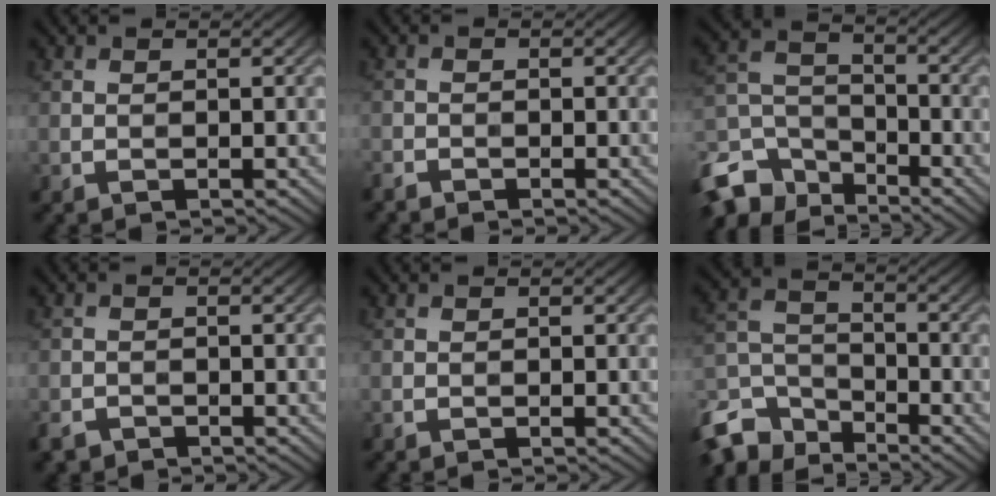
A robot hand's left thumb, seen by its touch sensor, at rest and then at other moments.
{"total": 1.5, "force": [-1.4, 0.5, 0.2], "torque": [-0.007, -0.005, -0.033]}
{"total": 10.6, "force": [-7.6, 5.8, 4.8], "torque": [-0.121, -0.014, -0.164]}
{"total": 1.9, "force": [-1.5, 1.0, 0.5], "torque": [-0.012, -0.006, -0.035]}
{"total": 0.0}
{"total": 9.6, "force": [-7.1, 4.9, 4.2], "torque": [-0.103, -0.013, -0.160]}